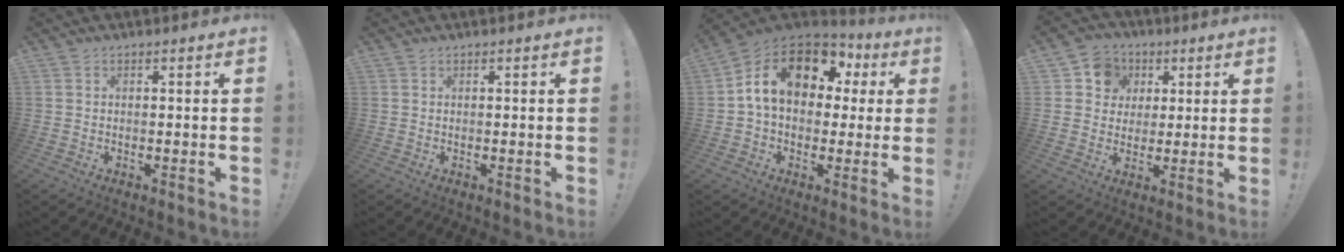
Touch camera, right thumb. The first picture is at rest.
{"total": 0.0}
{"total": 17.4, "force": [5.6, 11.4, 11.9], "torque": [-0.188, -0.007, 0.101]}
{"total": 8.6, "force": [2.1, 8.0, 2.5], "torque": [-0.036, -0.005, 0.045]}